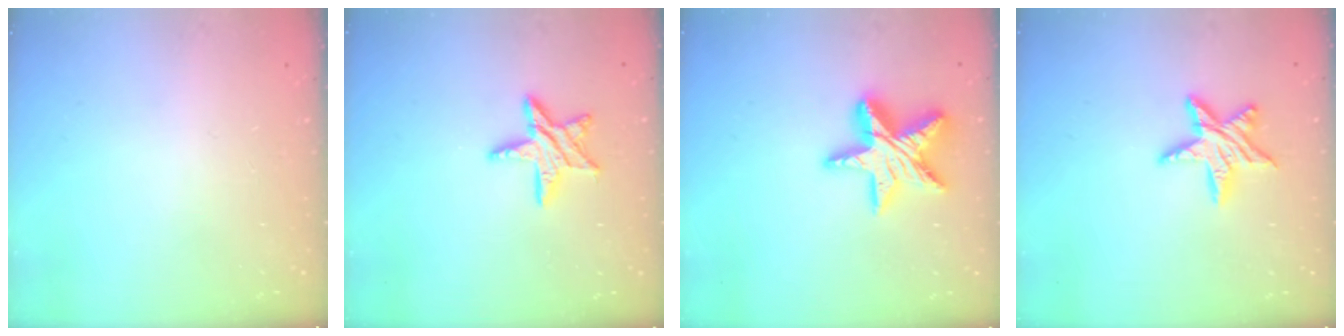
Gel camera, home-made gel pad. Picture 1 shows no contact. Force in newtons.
{"total": 11.0, "press": 11.0, "slide": 0.8}
{"total": 16.1, "press": 16.0, "slide": 1.3}
{"total": 11.3, "press": 11.2, "slide": 0.7}